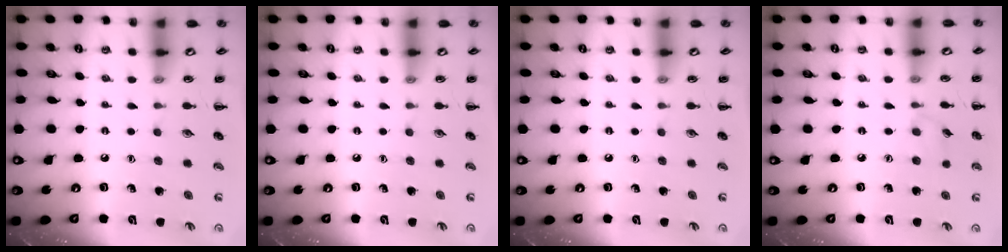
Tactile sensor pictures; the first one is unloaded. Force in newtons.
{"total": 0.0}
{"total": 0.0}
{"total": 3.4, "press": 3.1, "slide": 1.3}